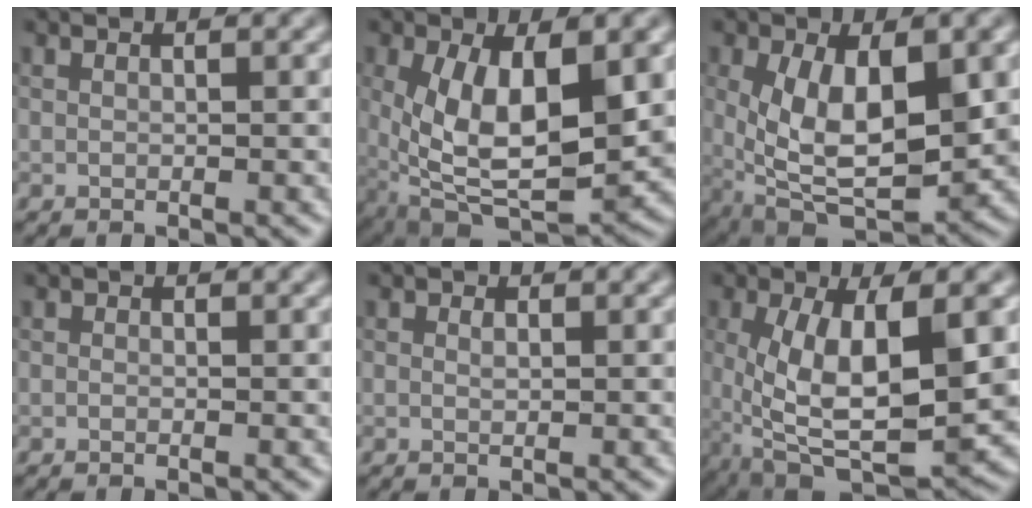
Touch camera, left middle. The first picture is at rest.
{"total": 8.7, "force": [-1.1, 3.4, 7.9], "torque": [-0.163, -0.036, 0.010]}
{"total": 7.9, "force": [-1.5, 3.2, 7.1], "torque": [-0.150, -0.033, 0.003]}
{"total": 0.6, "force": [-0.5, -0.1, -0.3], "torque": [0.004, -0.004, -0.010]}
{"total": 1.6, "force": [-1.2, -0.7, -0.7], "torque": [0.004, -0.019, -0.003]}
{"total": 9.2, "force": [-1.6, 3.2, 8.5], "torque": [-0.176, -0.035, 0.002]}